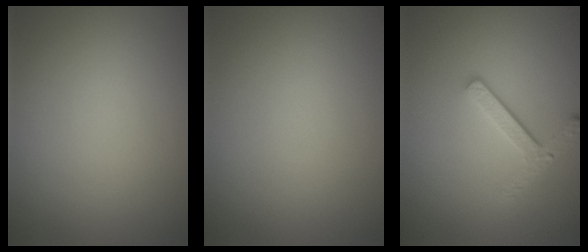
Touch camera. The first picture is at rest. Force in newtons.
{"total": 0.0}
{"total": 3.3, "press": 2.5, "slide": 2.2}